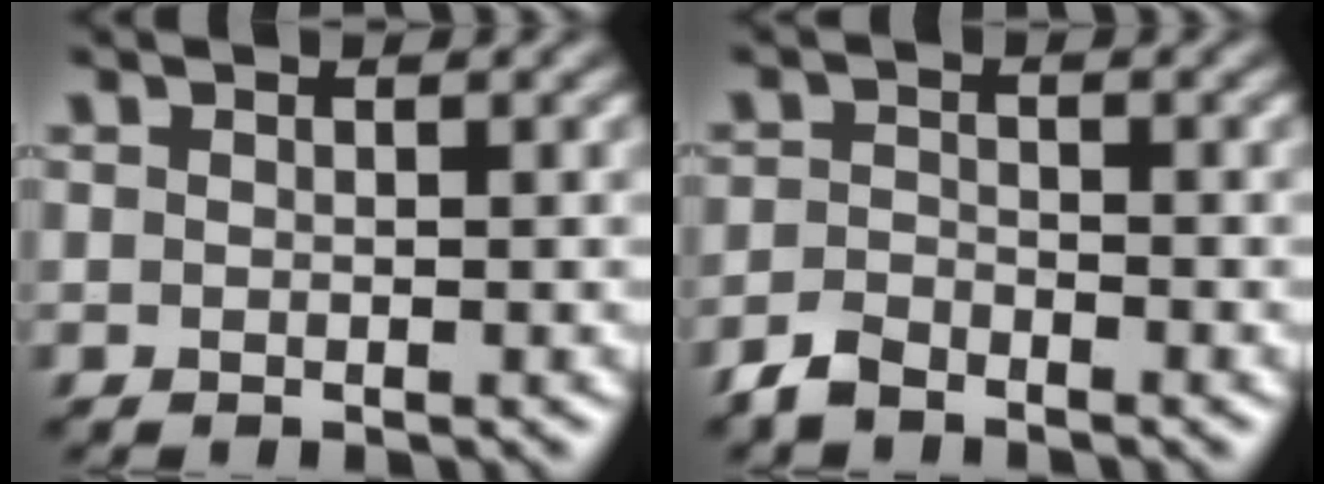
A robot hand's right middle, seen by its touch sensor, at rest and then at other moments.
{"total": 2.1, "force": [-1.9, 0.7, 0.5], "torque": [-0.011, 0.001, -0.045]}